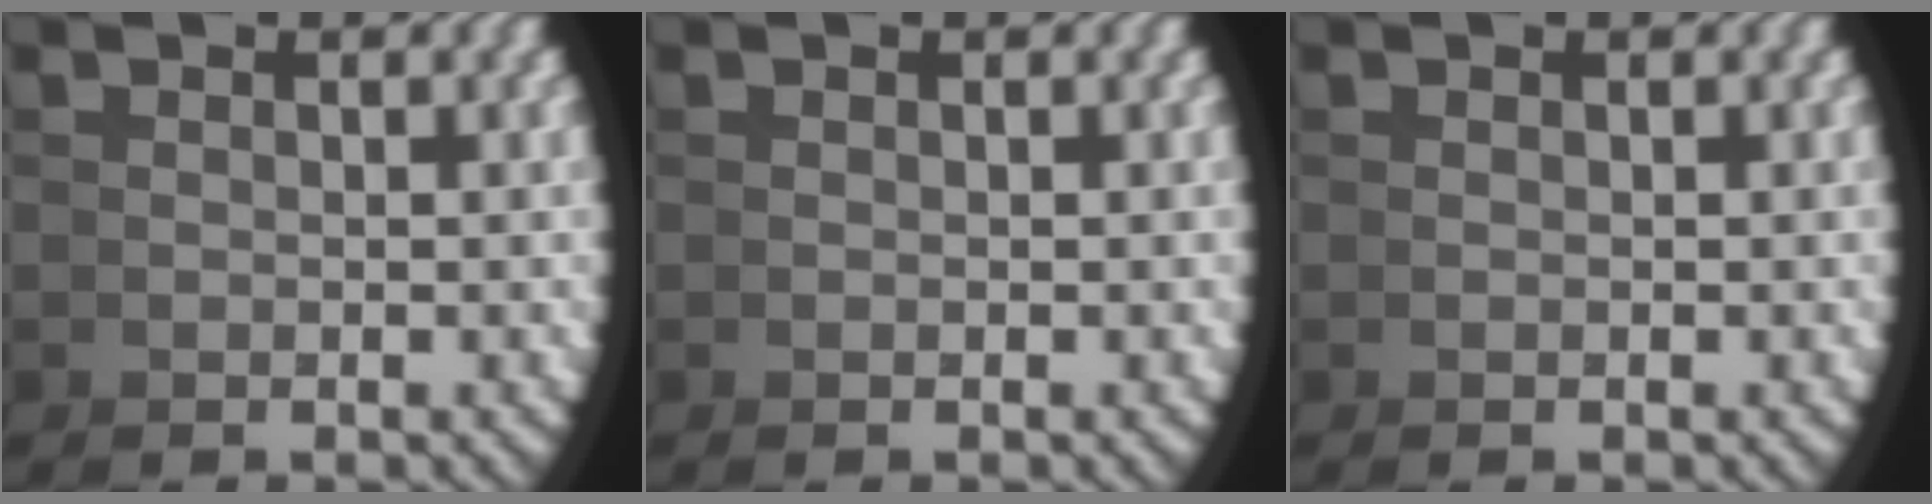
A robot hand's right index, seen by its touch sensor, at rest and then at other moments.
{"total": 0.0}
{"total": 0.0}